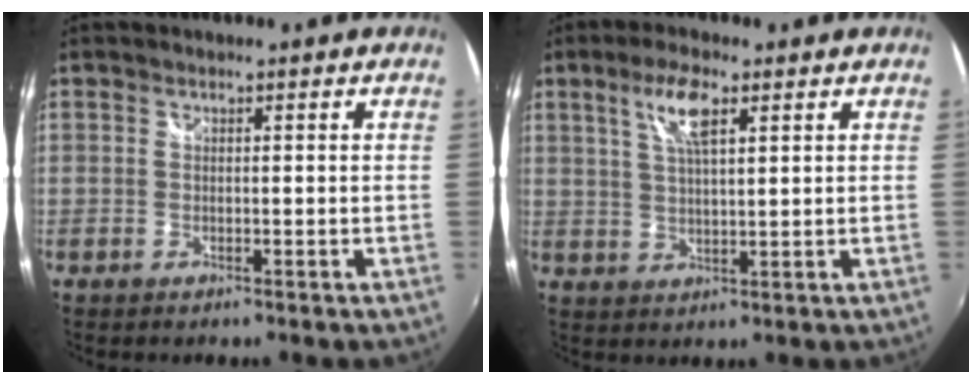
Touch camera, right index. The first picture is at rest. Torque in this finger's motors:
{"motor_torque": [0.81, 0.38, 0.28, 0.11]}